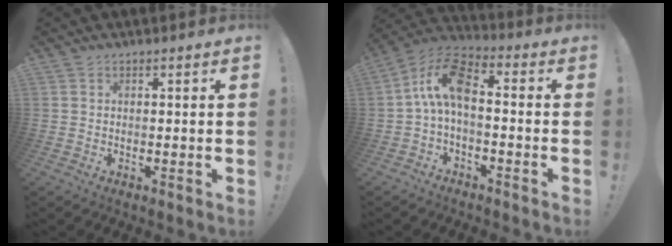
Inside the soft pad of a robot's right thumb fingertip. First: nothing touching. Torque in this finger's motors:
{"motor_torque": [0.50, 0.52, 0.01, 0.01, 0.06]}